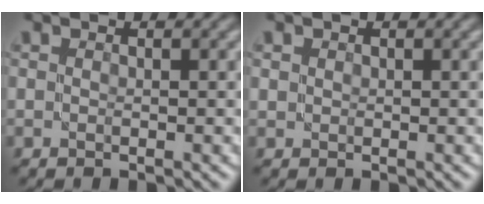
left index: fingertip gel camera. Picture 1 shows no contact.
{"total": 0.5, "force": [0.2, 0.5, 0.0], "torque": [0.006, -0.003, 0.001]}